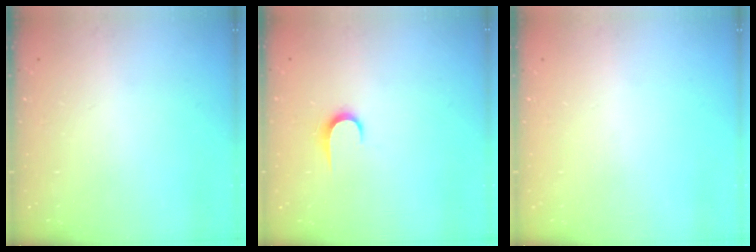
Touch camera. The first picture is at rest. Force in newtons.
{"total": 6.1, "press": 6.1, "slide": 0.6}
{"total": 0.0}